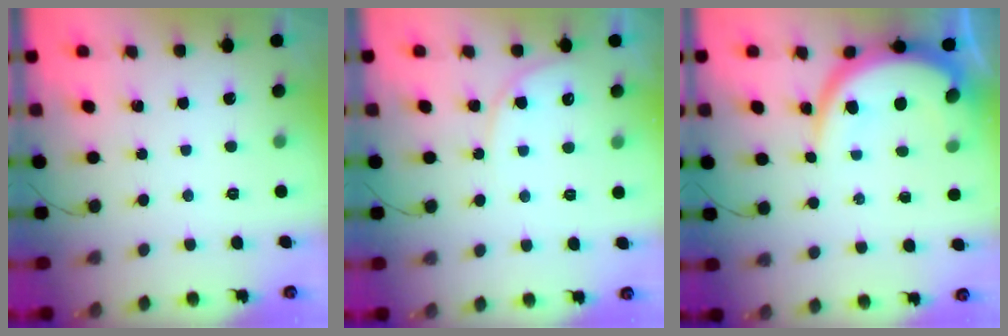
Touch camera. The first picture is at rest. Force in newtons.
{"total": 6.7, "press": 6.7, "slide": 0.3}
{"total": 11.3, "press": 11.2, "slide": 1.4}